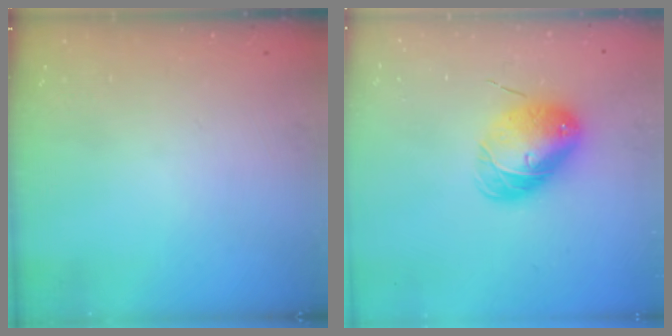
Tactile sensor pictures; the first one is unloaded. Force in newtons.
{"total": 9.3, "press": 9.1, "slide": 2.0}